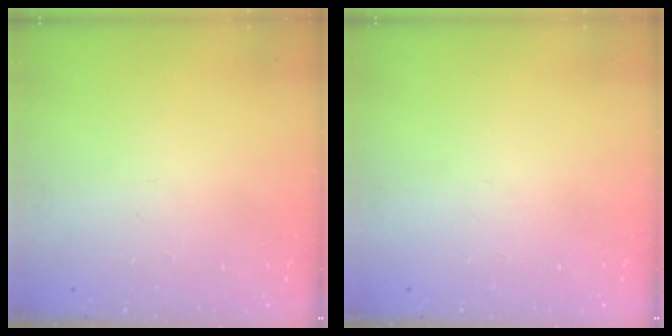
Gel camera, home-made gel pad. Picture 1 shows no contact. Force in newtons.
{"total": 0.0}